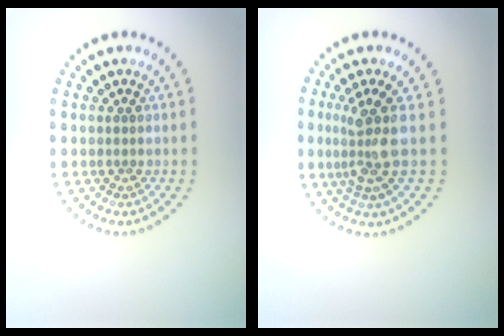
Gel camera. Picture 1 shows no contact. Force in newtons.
{"total": 3.6, "press": 2.8, "slide": 2.3}